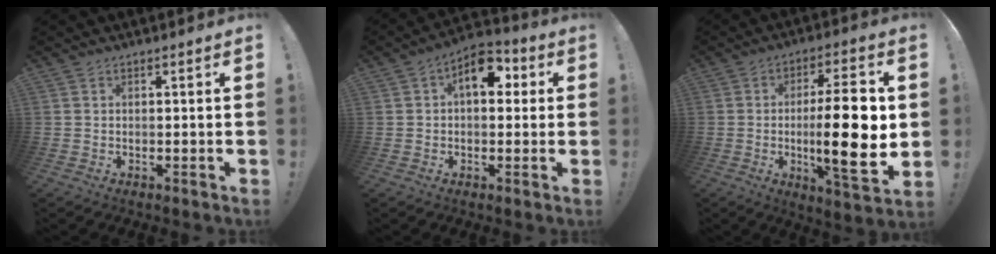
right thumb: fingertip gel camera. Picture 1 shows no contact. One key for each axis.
{"total": 9.8, "fx": 2.9, "fy": 5.6, "fz": 7.5, "tx": -0.103, "ty": -0.003, "tz": 0.049}
{"total": 19.4, "fx": -0.5, "fy": 4.6, "fz": 18.8, "tx": -0.305, "ty": -0.009, "tz": -0.012}